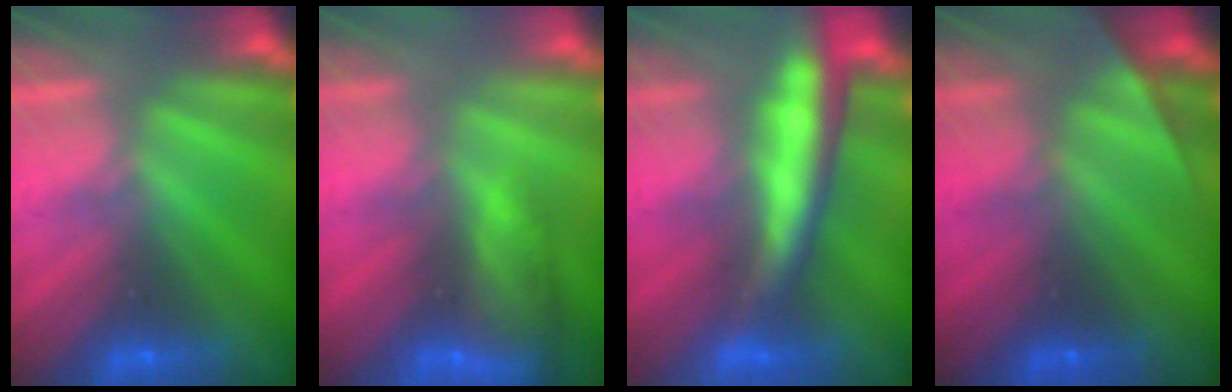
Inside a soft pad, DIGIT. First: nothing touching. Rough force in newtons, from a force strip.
{"total": 6.8}
{"total": 8.1}
{"total": 2.1}